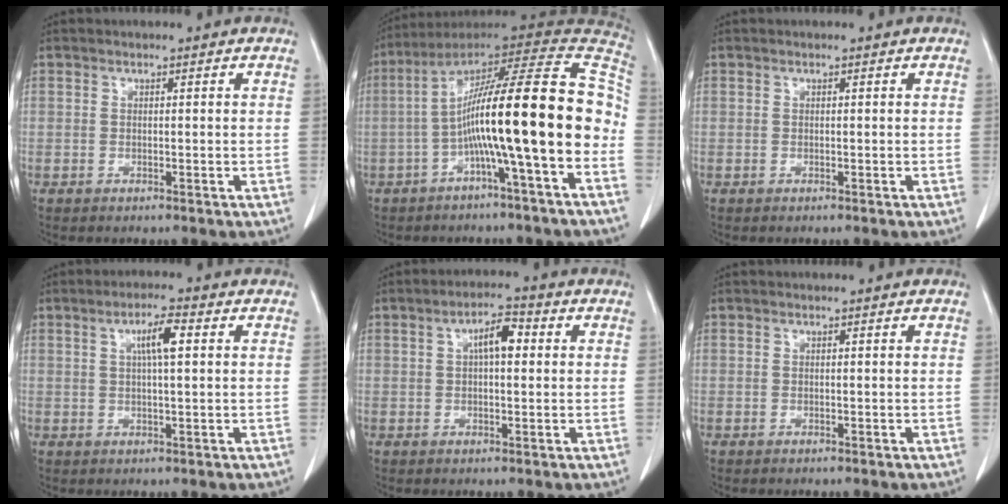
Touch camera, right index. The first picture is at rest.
{"total": 21.0, "force": [-3.6, 0.7, 20.6], "torque": [-0.312, 0.036, -0.063]}
{"total": 0.0}
{"total": 4.6, "force": [1.3, 0.5, 4.4], "torque": [-0.079, 0.005, 0.023]}
{"total": 4.8, "force": [1.1, 1.6, 4.4], "torque": [-0.077, 0.015, 0.016]}
{"total": 0.0}